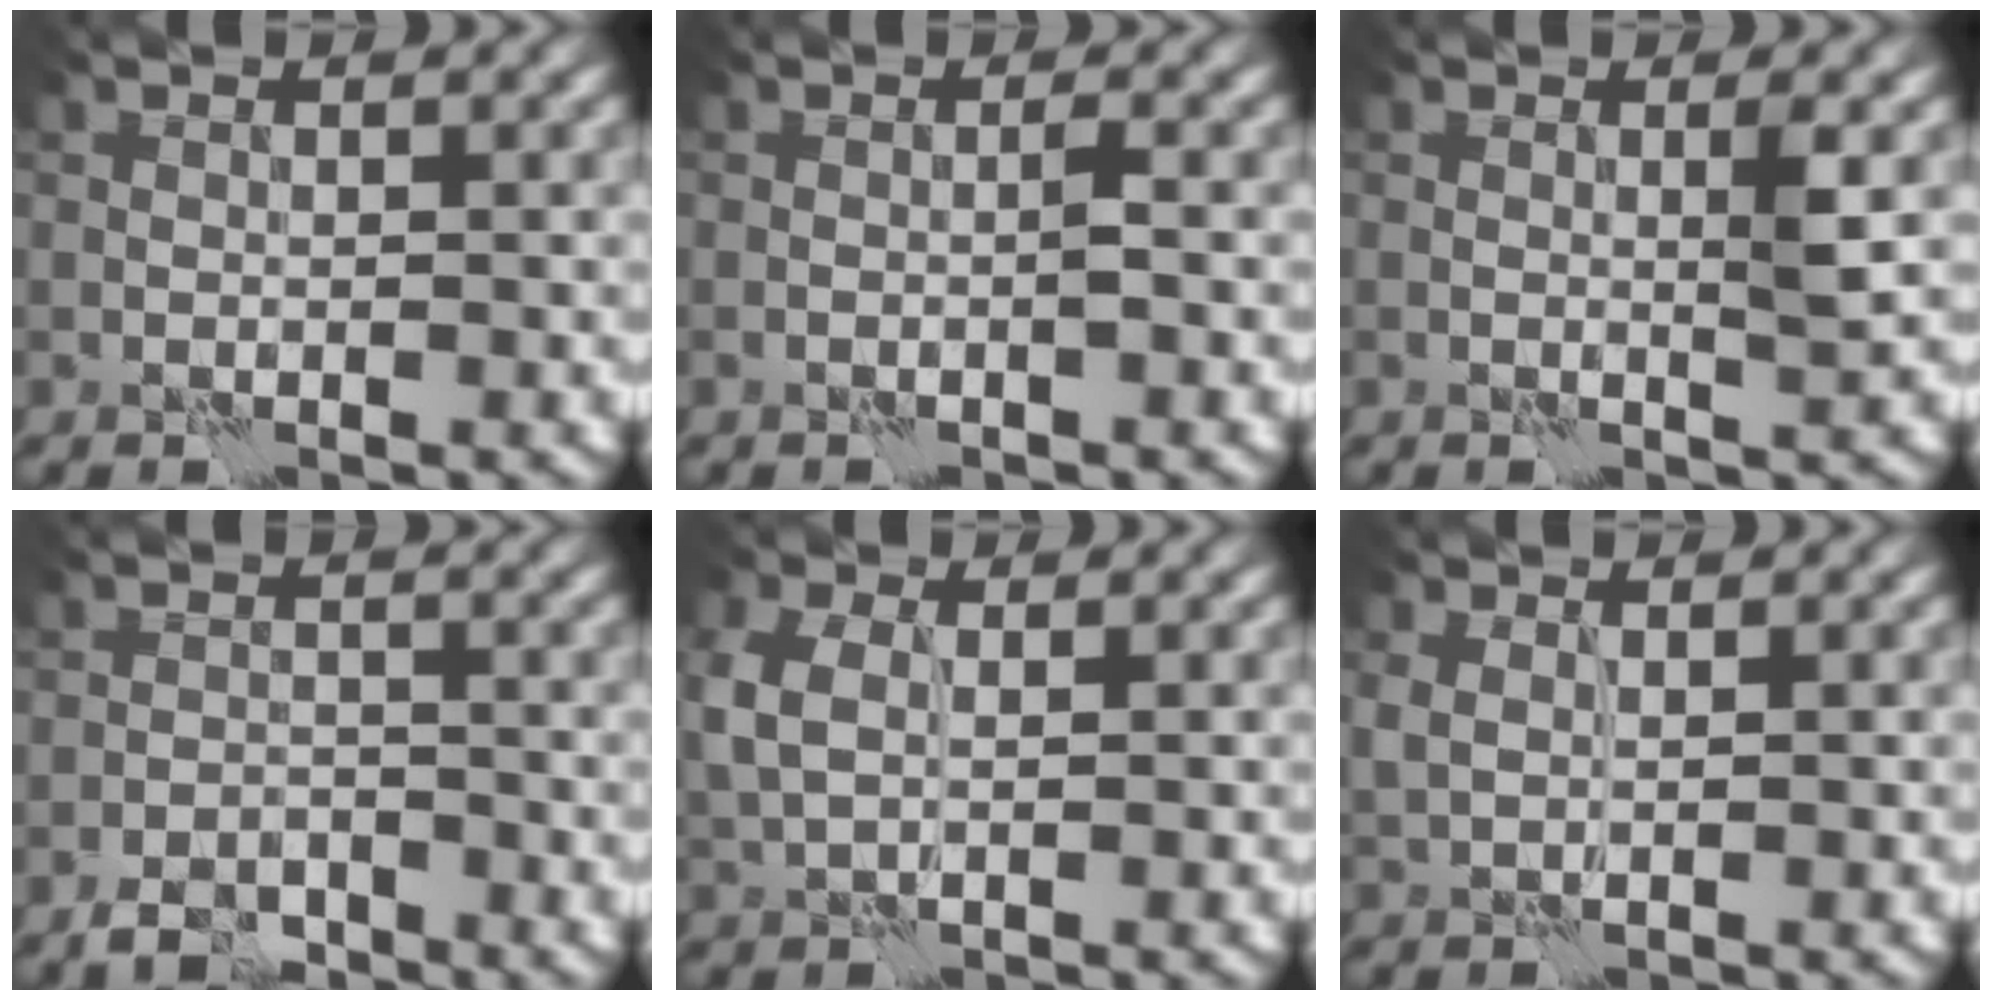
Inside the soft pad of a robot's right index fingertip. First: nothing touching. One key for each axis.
{"total": 0.8, "fx": -0.4, "fy": -0.3, "fz": 0.6, "tx": -0.011, "ty": 0.006, "tz": -0.007}
{"total": 1.5, "fx": 0.2, "fy": -0.3, "fz": 1.5, "tx": -0.025, "ty": -0.002, "tz": 0.002}
{"total": 3.3, "fx": -2.8, "fy": 1.2, "fz": 1.3, "tx": -0.020, "ty": 0.003, "tz": -0.055}
{"total": 3.2, "fx": 0.7, "fy": 2.2, "fz": 2.2, "tx": -0.068, "ty": 0.007, "tz": 0.012}
{"total": 1.2, "fx": 0.5, "fy": 0.8, "fz": 0.7, "tx": -0.023, "ty": 0.001, "tz": 0.015}